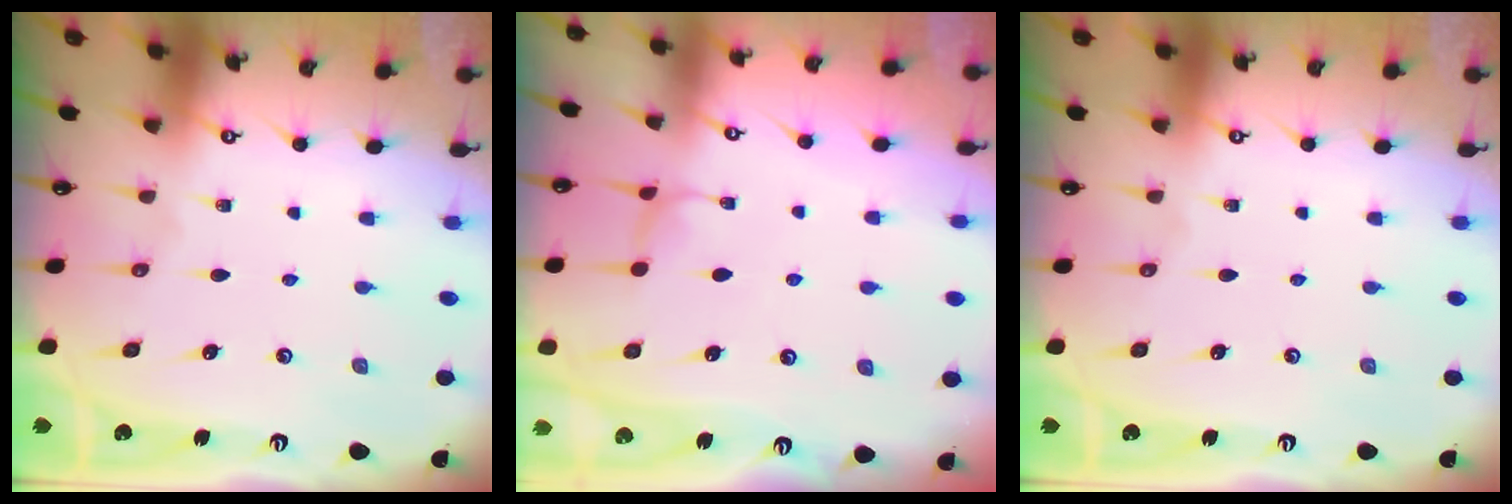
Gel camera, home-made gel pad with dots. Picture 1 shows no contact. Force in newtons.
{"total": 2.4, "press": 2.4, "slide": 0.4}
{"total": 0.0}